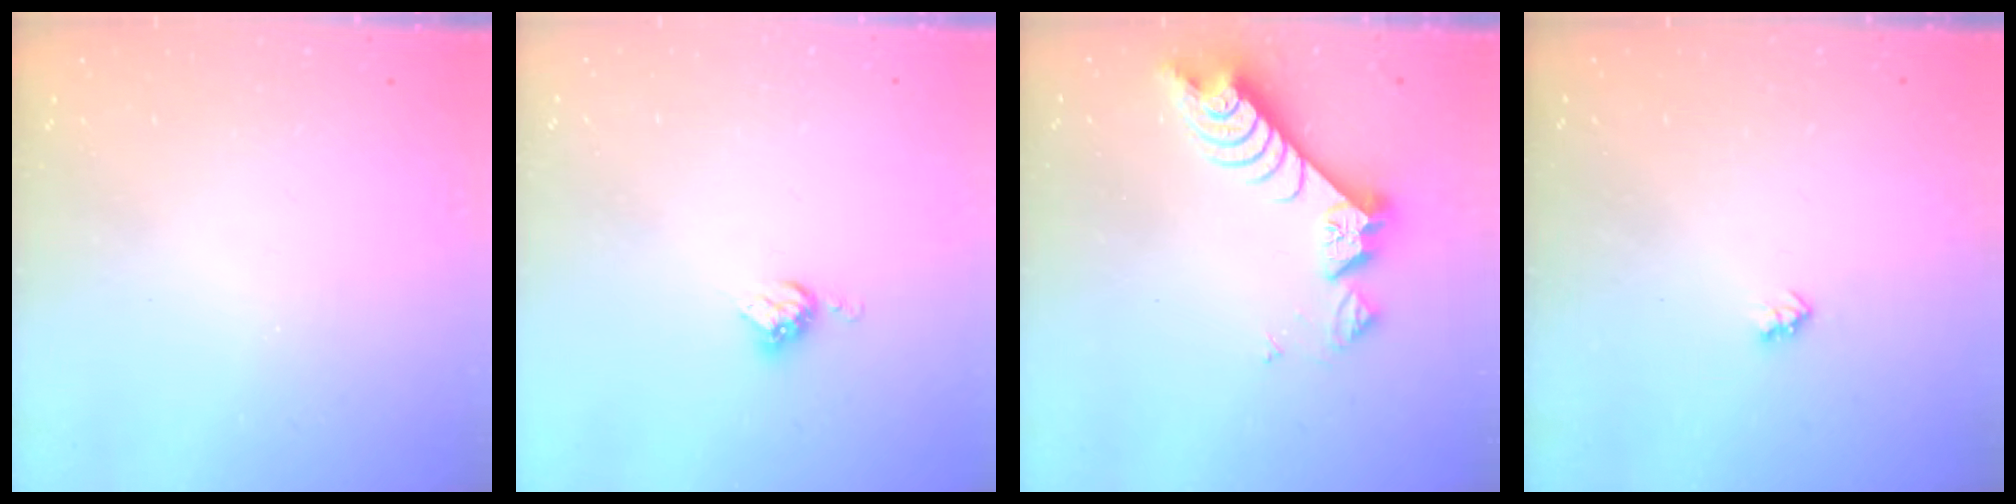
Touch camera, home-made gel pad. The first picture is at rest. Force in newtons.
{"total": 5.8, "press": 5.8, "slide": 0.3}
{"total": 8.5, "press": 8.4, "slide": 0.8}
{"total": 2.0, "press": 2.0, "slide": 0.3}